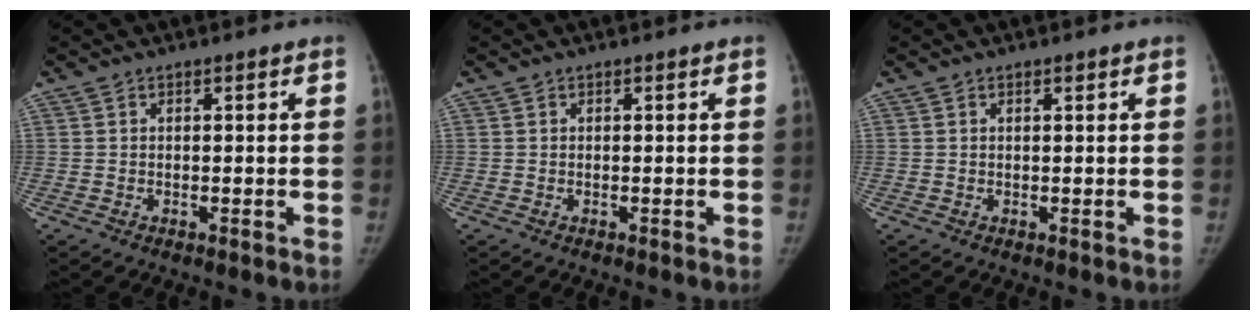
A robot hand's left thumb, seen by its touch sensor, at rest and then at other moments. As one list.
[{"total": 0.0}, {"total": 0.6, "force": [0.4, 0.2, 0.4], "torque": [-0.007, 0.000, 0.006]}]